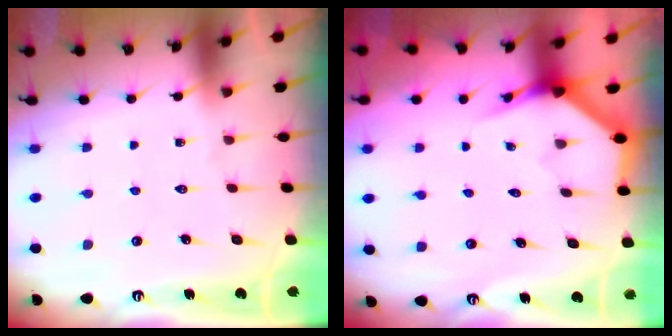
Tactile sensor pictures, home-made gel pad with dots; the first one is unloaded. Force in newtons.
{"total": 3.9, "press": 3.9, "slide": 0.2}